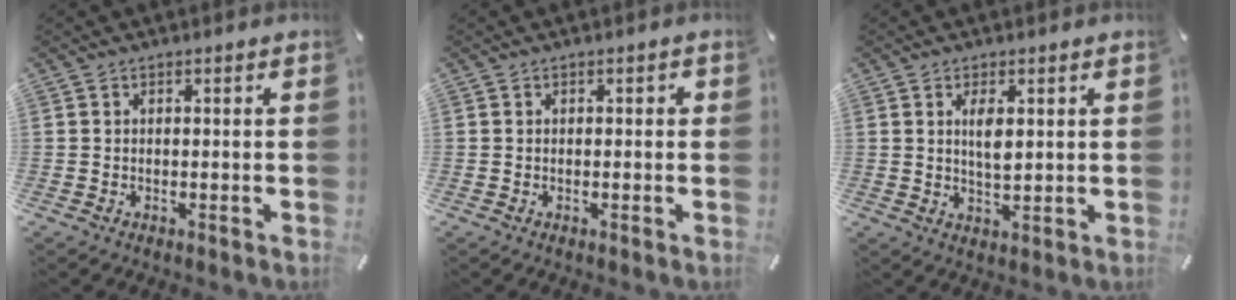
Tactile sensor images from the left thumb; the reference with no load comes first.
{"total": 0.5, "force": [-0.1, 0.4, 0.4], "torque": [-0.007, 0.002, -0.003]}
{"total": 4.5, "force": [1.4, 1.6, 4.0], "torque": [-0.075, -0.008, 0.018]}